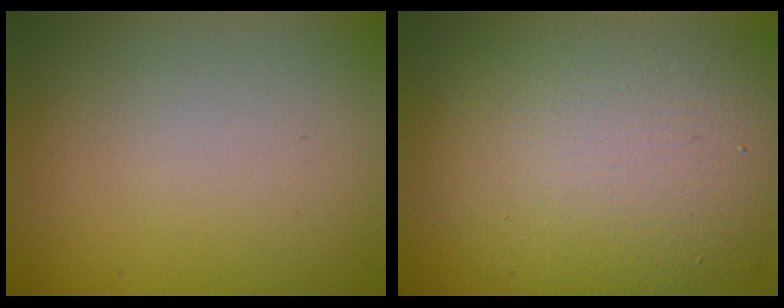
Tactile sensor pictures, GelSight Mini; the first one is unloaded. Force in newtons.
{"total": 9.6, "press": 9.6, "slide": 0.6}